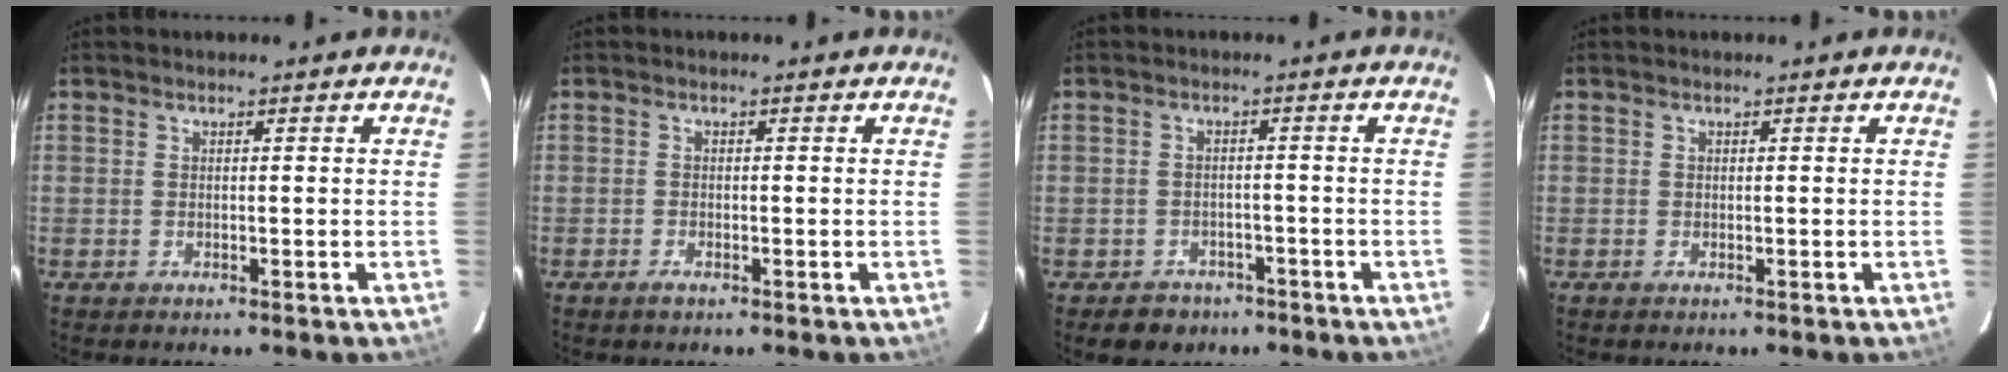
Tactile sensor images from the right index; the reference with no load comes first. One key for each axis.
{"total": 1.2, "fx": -0.9, "fy": 0.4, "fz": 0.7, "tx": -0.012, "ty": -0.002, "tz": -0.019}
{"total": 5.5, "fx": -3.7, "fy": 3.9, "fz": 1.0, "tx": -0.028, "ty": 0.016, "tz": -0.045}
{"total": 0.0}